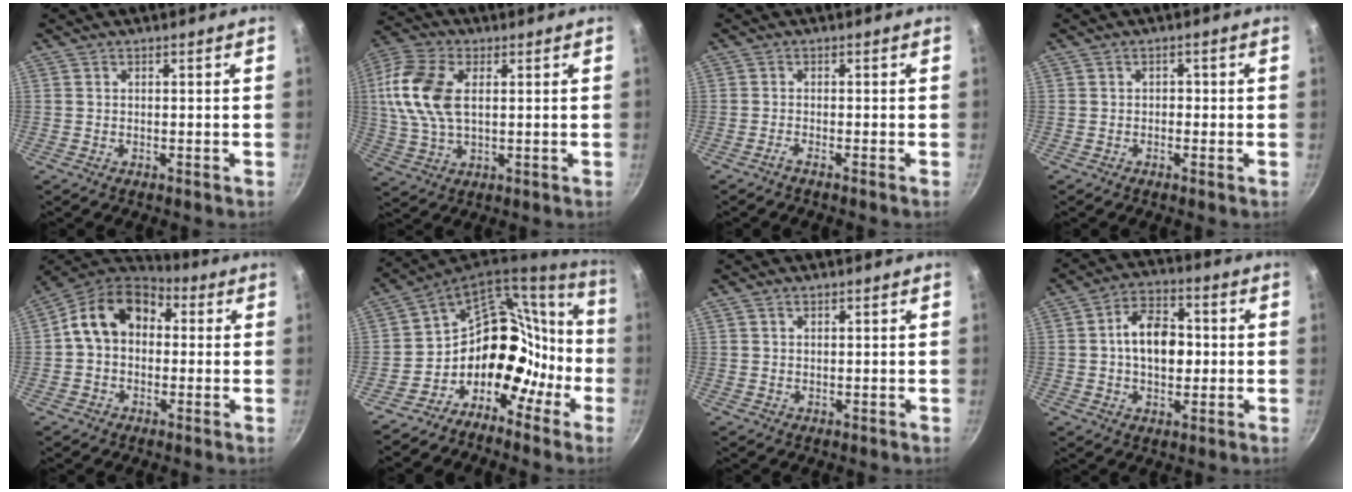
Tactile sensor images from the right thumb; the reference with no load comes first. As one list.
[{"total": 13.4, "force": [2.1, 7.8, 10.7], "torque": [-0.213, 0.010, 0.032]}, {"total": 1.1, "force": [-0.8, -0.3, 0.7], "torque": [-0.026, 0.008, -0.019]}, {"total": 1.2, "force": [-0.4, 1.0, 0.5], "torque": [-0.004, 0.004, -0.008]}, {"total": 13.6, "force": [1.6, 10.4, 8.6], "torque": [-0.112, 0.035, 0.008]}, {"total": 18.3, "force": [-8.1, 14.6, 7.4], "torque": [-0.037, 0.134, -0.145]}, {"total": 1.0, "force": [0.6, 0.6, 0.5], "torque": [-0.005, 0.000, 0.011]}, {"total": 10.8, "force": [0.3, 7.1, 8.1], "torque": [-0.099, 0.018, -0.006]}]